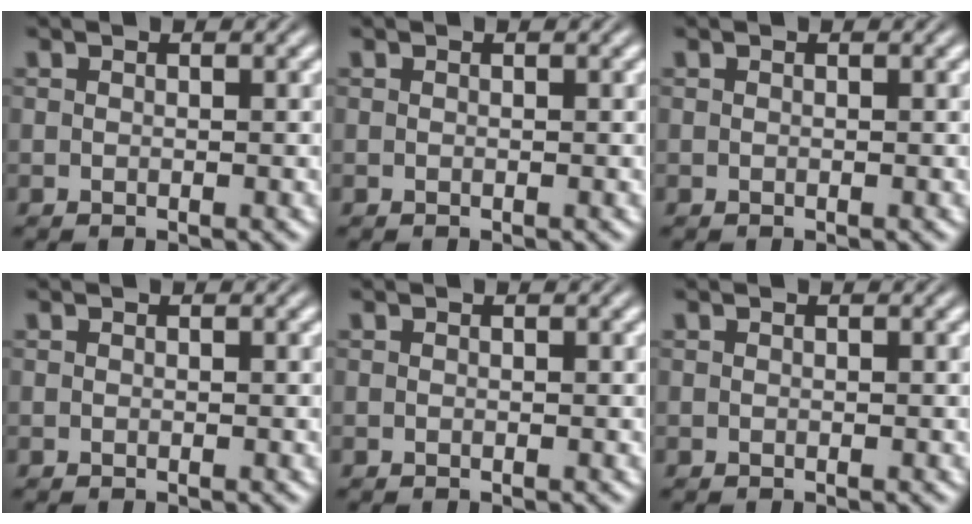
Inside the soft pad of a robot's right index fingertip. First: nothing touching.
{"total": 0.0}
{"total": 0.0}
{"total": 0.0}
{"total": 0.0}
{"total": 0.0}